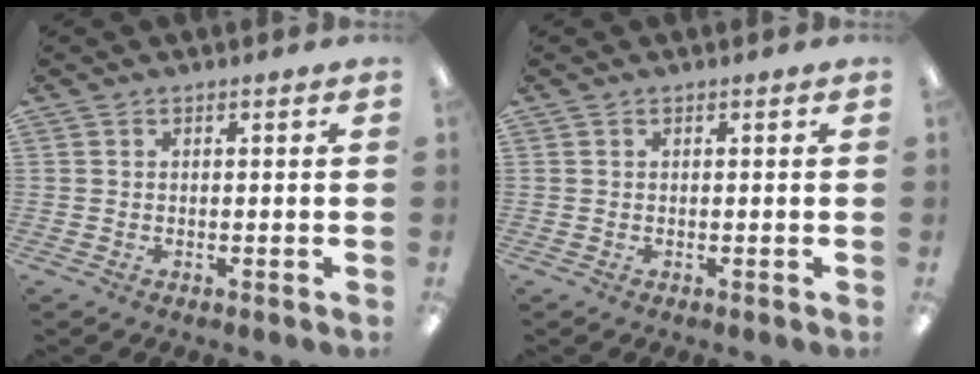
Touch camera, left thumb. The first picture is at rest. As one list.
[{"total": 0.0}]